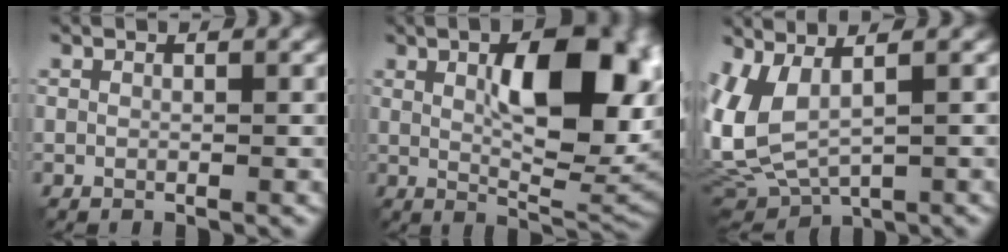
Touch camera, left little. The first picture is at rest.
{"total": 11.9, "force": [2.1, 4.9, 10.6], "torque": [-0.148, 0.008, 0.039]}
{"total": 6.4, "force": [0.6, 2.7, 5.8], "torque": [-0.145, -0.001, 0.019]}